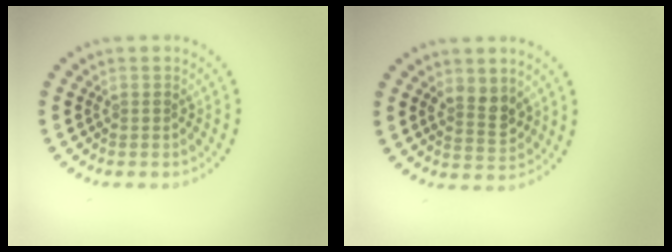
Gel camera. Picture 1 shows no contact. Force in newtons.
{"total": 2.6, "press": 2.4, "slide": 0.9}